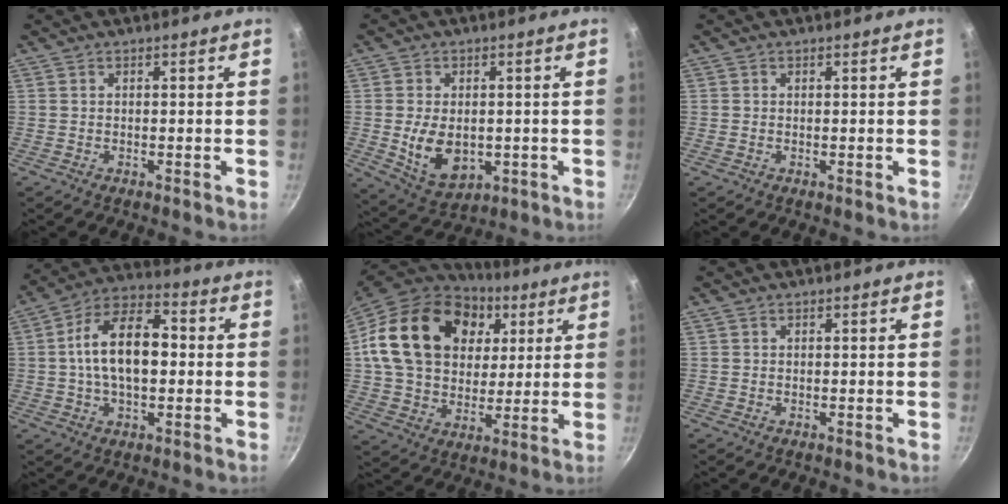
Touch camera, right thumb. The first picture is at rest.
{"total": 9.9, "force": [-0.7, 6.8, 7.1], "torque": [-0.110, -0.010, 0.006]}
{"total": 0.0}
{"total": 15.1, "force": [0.5, 8.6, 12.4], "torque": [-0.186, 0.036, -0.005]}
{"total": 25.2, "force": [7.6, 18.3, 15.5], "torque": [-0.254, 0.002, 0.130]}
{"total": 0.0}